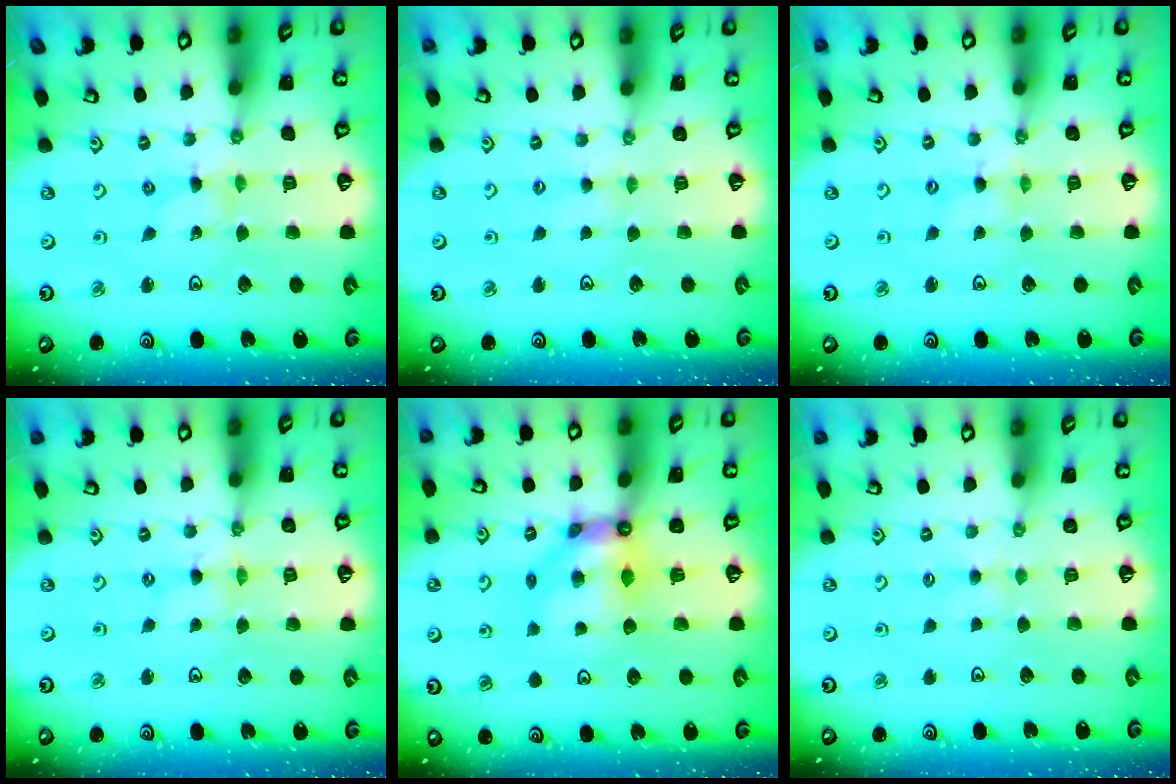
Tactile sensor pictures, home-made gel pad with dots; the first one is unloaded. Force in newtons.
{"total": 2.5, "press": 2.5, "slide": 0.3}
{"total": 1.7, "press": 1.7, "slide": 0.2}
{"total": 0.8, "press": 0.7, "slide": 0.2}
{"total": 9.0, "press": 8.9, "slide": 1.5}
{"total": 1.9, "press": 1.9, "slide": 0.4}